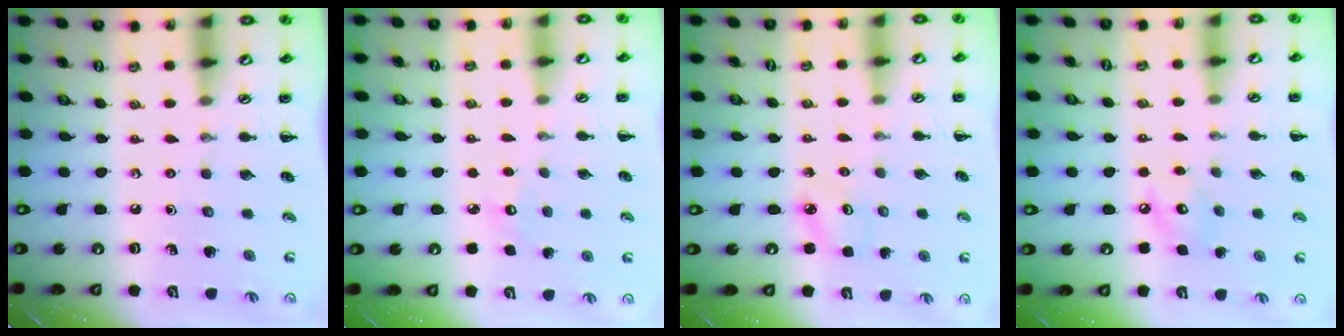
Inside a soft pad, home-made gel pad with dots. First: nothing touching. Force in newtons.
{"total": 5.5, "press": 5.4, "slide": 1.3}
{"total": 2.3, "press": 2.2, "slide": 0.6}
{"total": 6.7, "press": 6.7, "slide": 0.4}